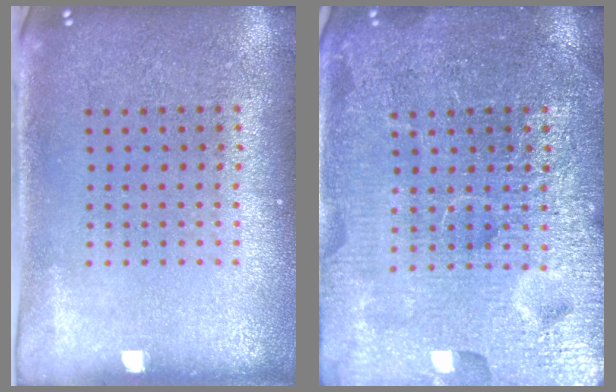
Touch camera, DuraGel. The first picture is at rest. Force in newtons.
{"total": 6.9, "press": 6.9, "slide": 0.9}